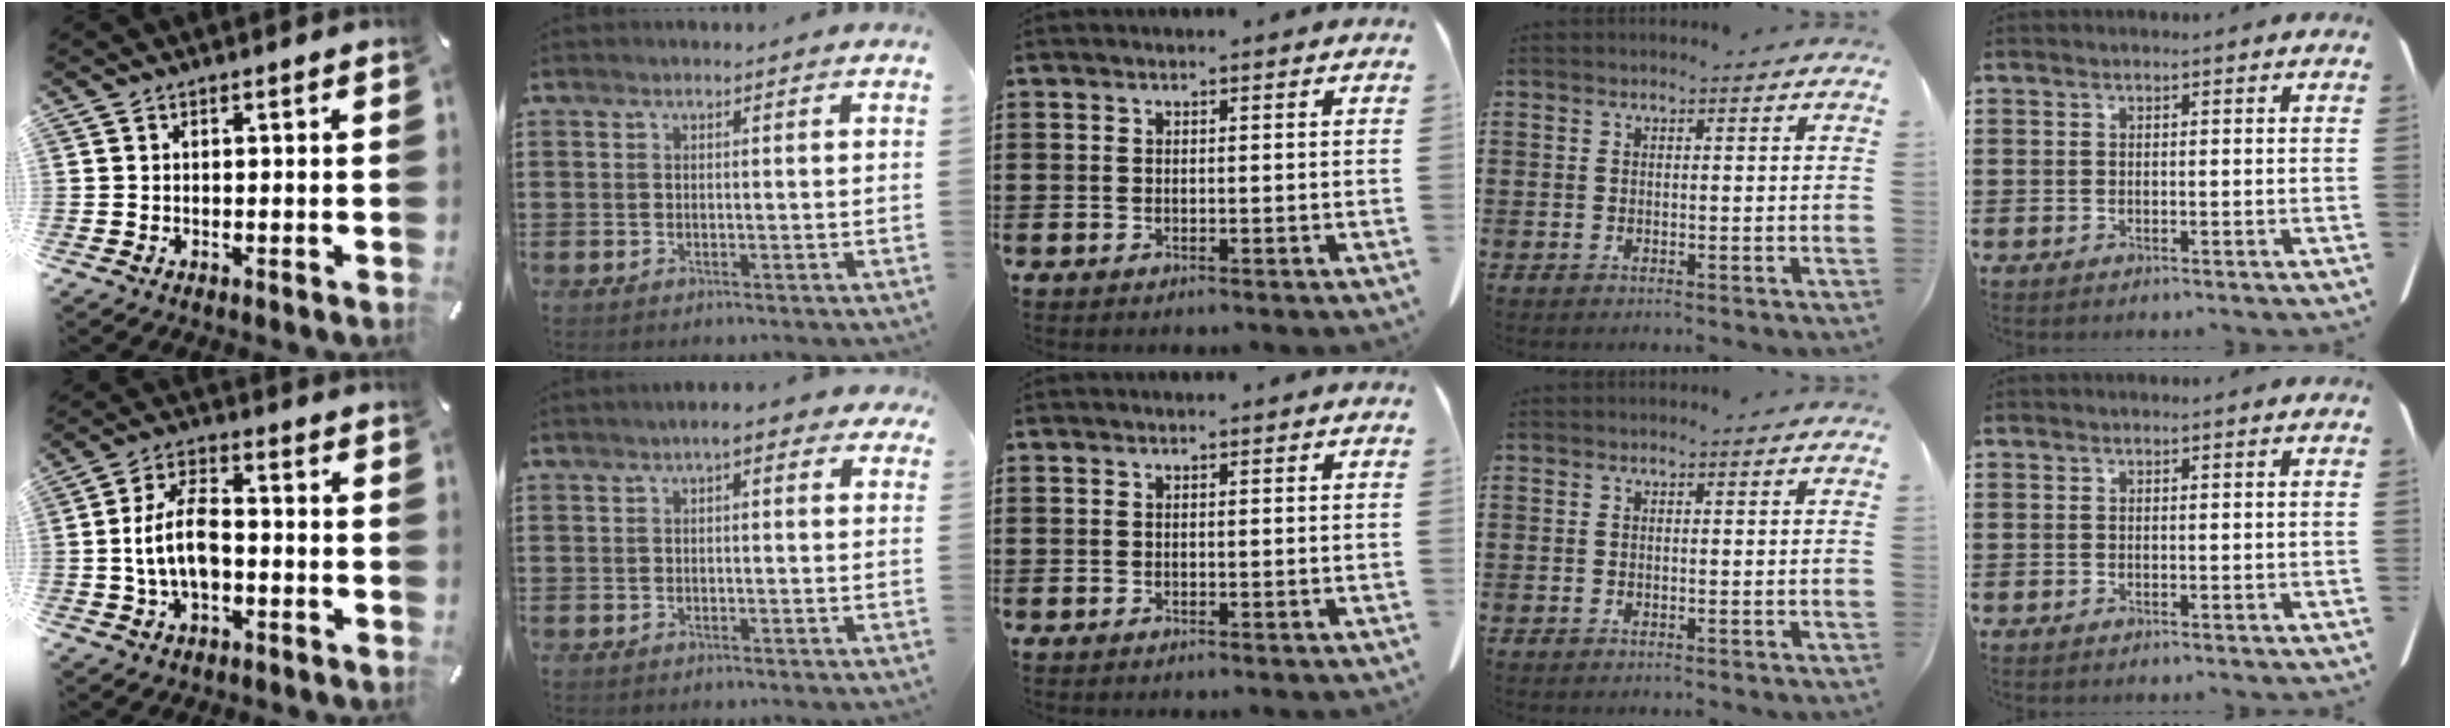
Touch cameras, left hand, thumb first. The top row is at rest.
{"thumb": {"total": 10.2, "force": [-1.4, 5.9, 8.2], "torque": [-0.171, 0.013, -0.027]}, "index": {"total": 2.4, "force": [0.6, 0.9, 2.2], "torque": [-0.043, 0.008, 0.007]}}